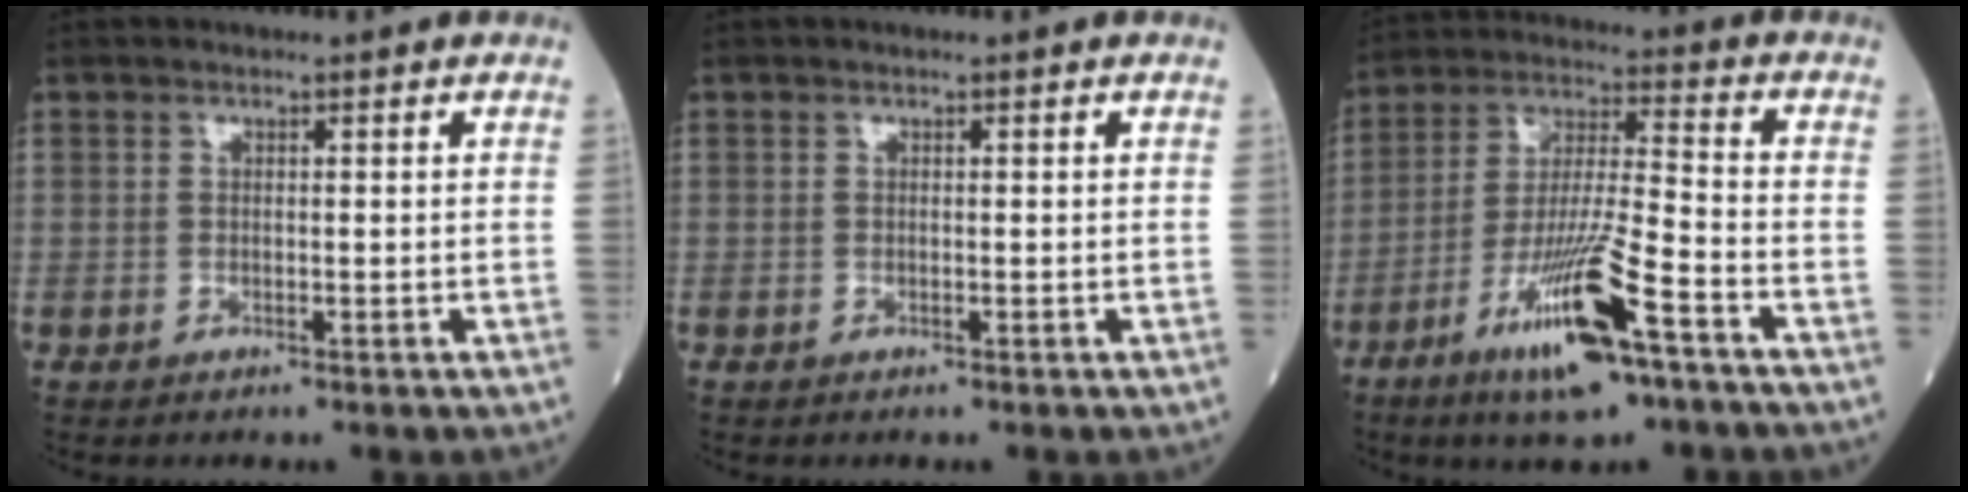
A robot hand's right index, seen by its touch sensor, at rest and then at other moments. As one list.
[{"total": 0.0}, {"total": 14.3, "force": [-7.8, 1.4, 11.9], "torque": [-0.230, -0.021, -0.138]}]